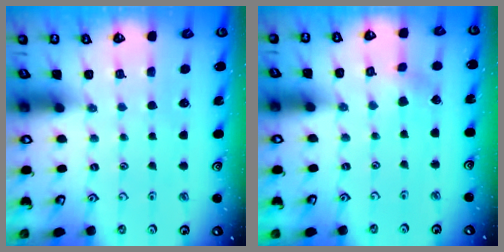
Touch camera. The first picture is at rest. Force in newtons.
{"total": 1.9, "press": 1.9, "slide": 0.2}